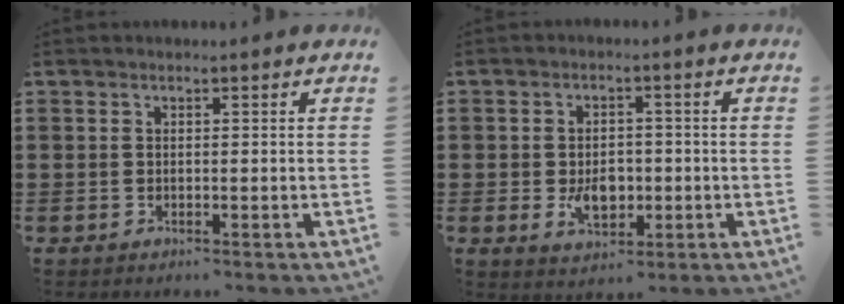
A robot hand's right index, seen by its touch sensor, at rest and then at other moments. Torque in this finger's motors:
{"motor_torque": [0.10, 0.00, 0.16, 0.05]}